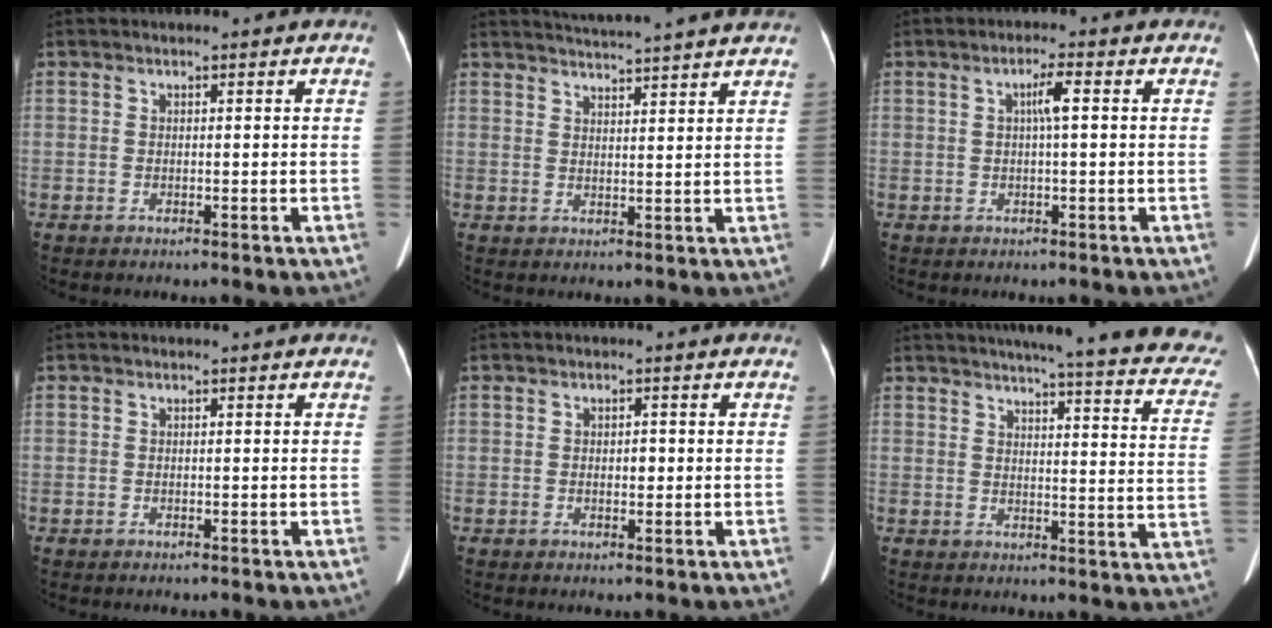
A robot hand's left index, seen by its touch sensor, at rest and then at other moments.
{"total": 12.1, "force": [11.3, -0.6, 4.3], "torque": [-0.076, 0.003, 0.139]}
{"total": 2.6, "force": [0.4, 0.1, 2.6], "torque": [-0.048, 0.007, 0.007]}
{"total": 0.0}
{"total": 1.4, "force": [-0.3, 0.8, 1.1], "torque": [-0.020, -0.001, -0.005]}
{"total": 26.0, "force": [22.4, 2.4, 13.0], "torque": [-0.166, -0.054, 0.242]}